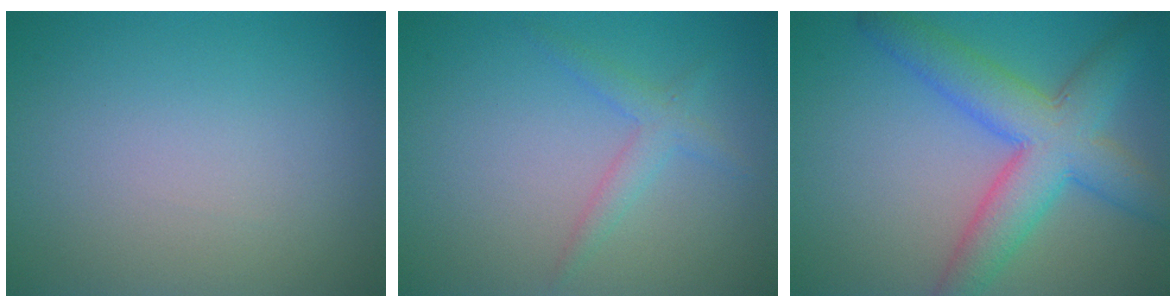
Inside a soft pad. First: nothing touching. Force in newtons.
{"total": 1.9, "press": 1.9, "slide": 0.2}
{"total": 7.3, "press": 7.3, "slide": 0.3}